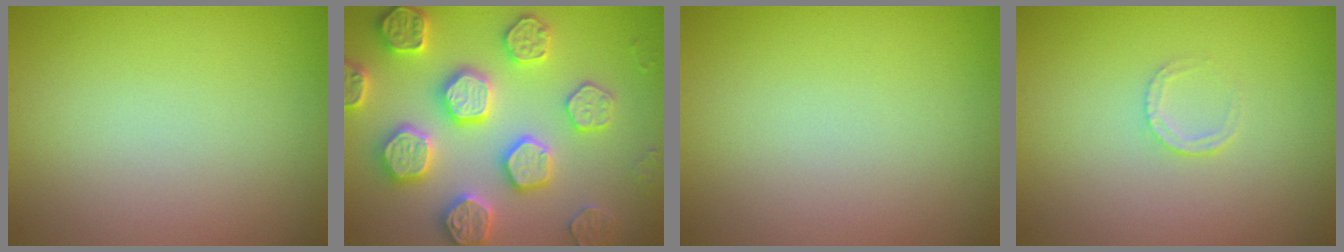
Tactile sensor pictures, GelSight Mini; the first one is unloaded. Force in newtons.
{"total": 6.3, "press": 6.2, "slide": 1.5}
{"total": 0.0}
{"total": 1.3, "press": 1.3, "slide": 0.2}